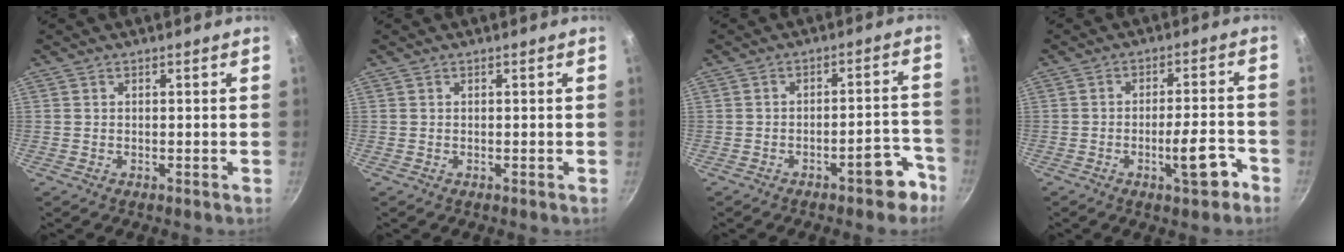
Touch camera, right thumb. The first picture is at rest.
{"total": 0.0}
{"total": 7.1, "force": [-4.7, 2.4, 4.8], "torque": [-0.033, 0.052, -0.050]}
{"total": 7.5, "force": [-3.8, 2.0, 6.2], "torque": [-0.077, 0.029, -0.051]}